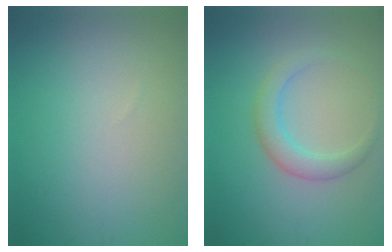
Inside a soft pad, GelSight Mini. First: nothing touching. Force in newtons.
{"total": 2.8, "press": 2.8, "slide": 0.2}